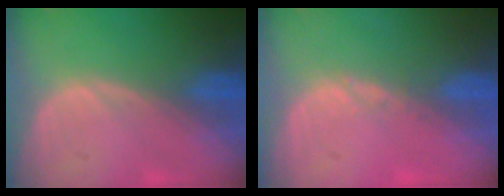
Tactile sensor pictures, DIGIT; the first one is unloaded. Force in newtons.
{"total": 0.6, "press": 0.5, "slide": 0.3}